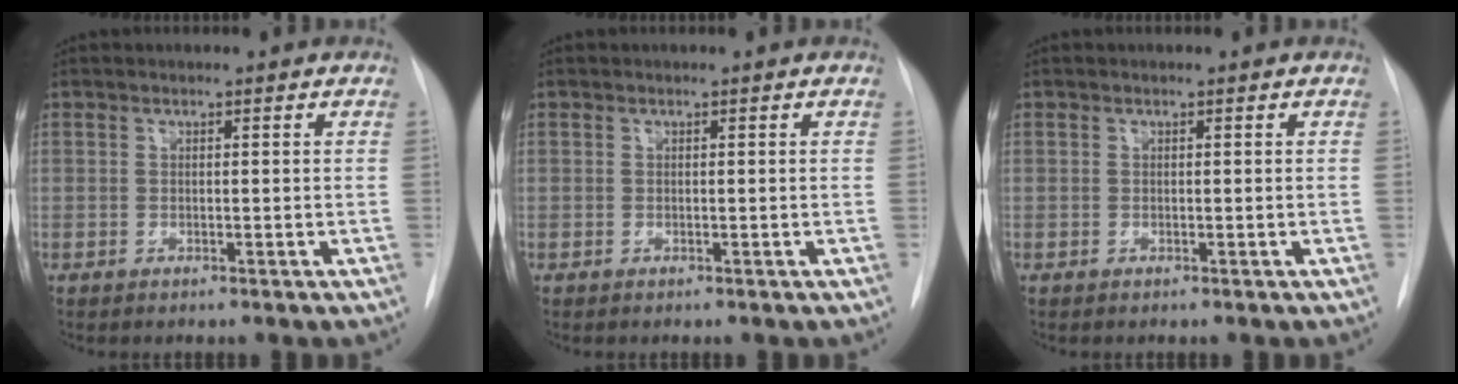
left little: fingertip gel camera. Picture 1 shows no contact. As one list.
[{"total": 0.0}, {"total": 0.0}]